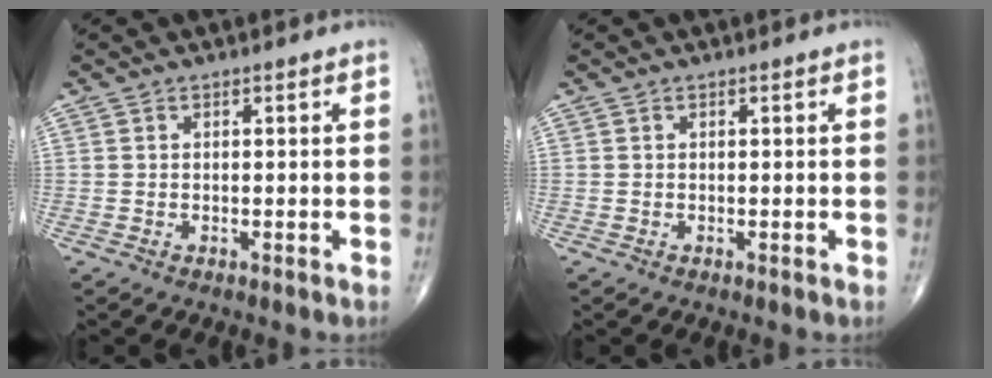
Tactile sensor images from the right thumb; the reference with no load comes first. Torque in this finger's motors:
{"motor_torque": [-0.50, 0.50, -0.05, 0.04, 0.03]}